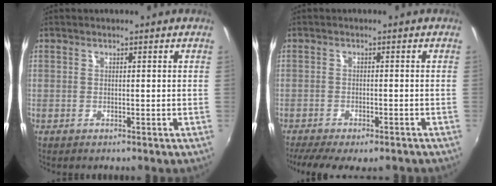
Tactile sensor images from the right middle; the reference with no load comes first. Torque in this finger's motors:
{"motor_torque": [1.07, -1.07, 0.28, 0.07]}